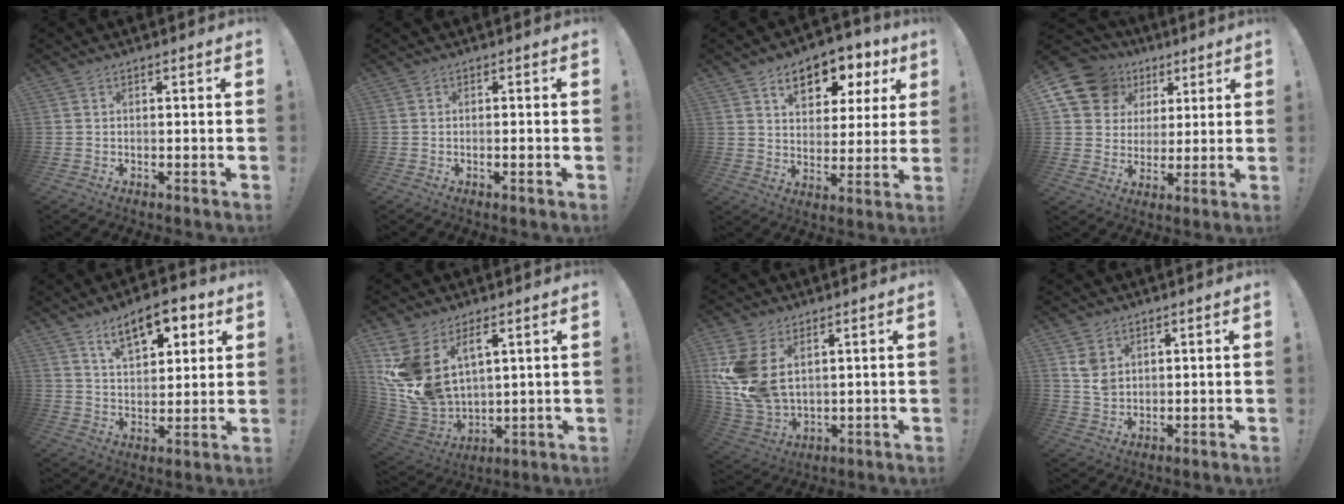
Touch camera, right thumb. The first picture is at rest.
{"total": 1.1, "force": [-0.4, -0.2, 1.0], "torque": [-0.022, 0.002, -0.008]}
{"total": 11.2, "force": [6.2, 7.0, 6.2], "torque": [-0.079, -0.039, 0.108]}
{"total": 14.4, "force": [7.0, 11.5, 5.2], "torque": [-0.080, -0.038, 0.146]}
{"total": 12.6, "force": [7.3, 6.1, 8.3], "torque": [-0.118, -0.031, 0.126]}
{"total": 15.3, "force": [6.9, 9.8, 9.6], "torque": [-0.207, -0.050, 0.133]}
{"total": 13.4, "force": [3.9, 8.8, 9.4], "torque": [-0.182, -0.026, 0.077]}
{"total": 5.4, "force": [2.9, 3.8, 2.4], "torque": [-0.033, -0.010, 0.055]}